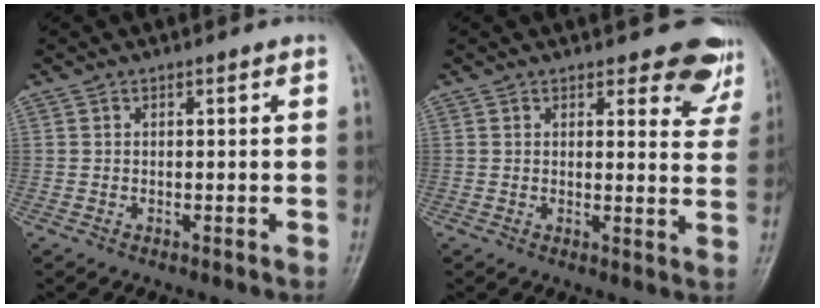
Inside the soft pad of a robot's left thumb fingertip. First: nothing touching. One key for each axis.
{"total": 7.7, "fx": 6.3, "fy": 3.1, "fz": 2.9, "tx": 0.004, "ty": -0.041, "tz": 0.054}